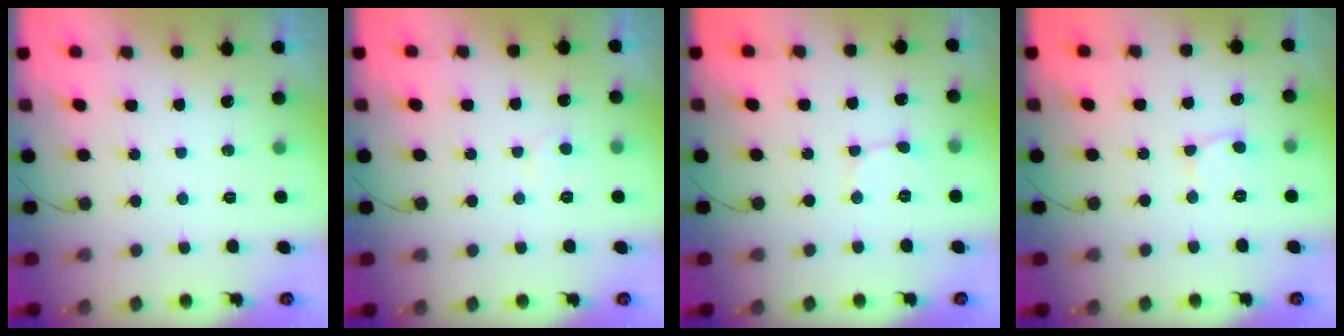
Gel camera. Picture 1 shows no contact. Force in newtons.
{"total": 3.2, "press": 3.2, "slide": 0.4}
{"total": 2.5, "press": 2.5, "slide": 0.3}
{"total": 2.4, "press": 2.4, "slide": 0.1}